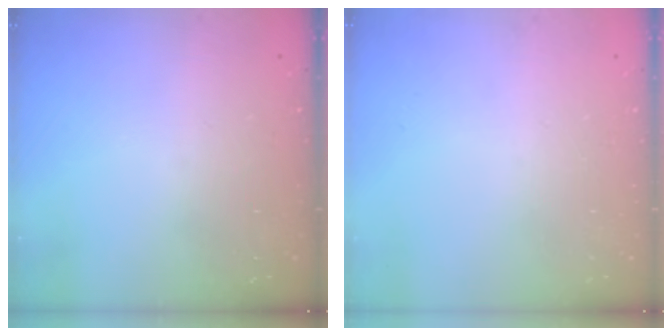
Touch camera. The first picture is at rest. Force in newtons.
{"total": 0.0}